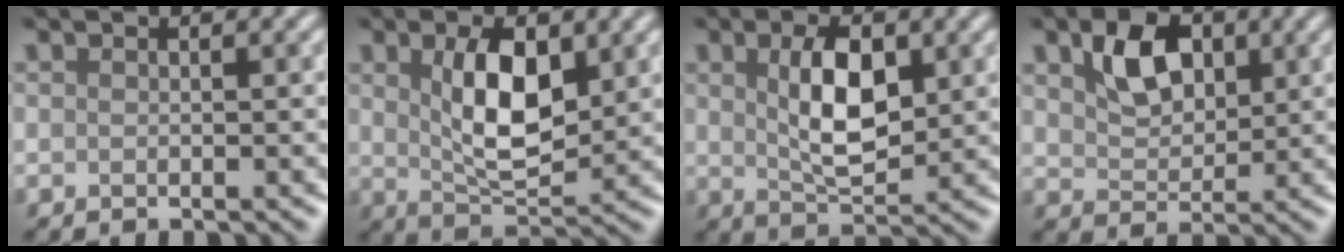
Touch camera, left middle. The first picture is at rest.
{"total": 6.0, "force": [1.5, 2.8, 5.1], "torque": [-0.099, -0.001, 0.031]}
{"total": 5.3, "force": [1.1, 2.4, 4.5], "torque": [-0.089, 0.000, 0.023]}
{"total": 4.3, "force": [1.8, 2.8, 2.7], "torque": [-0.057, 0.003, 0.032]}